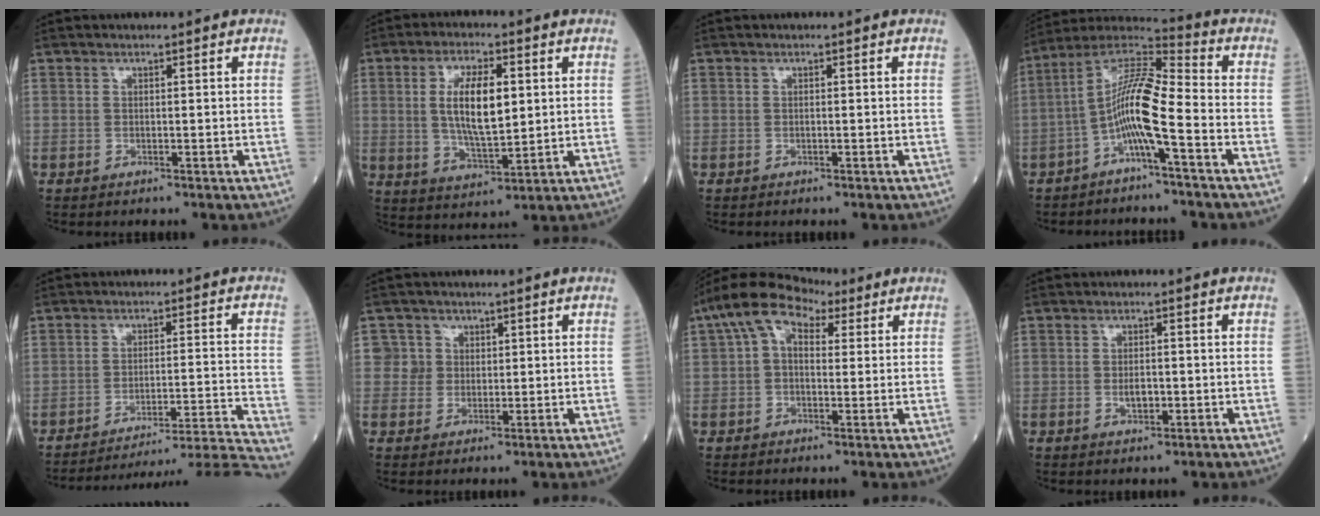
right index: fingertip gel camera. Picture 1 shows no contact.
{"total": 9.8, "force": [1.7, 3.1, 9.1], "torque": [-0.177, 0.001, 0.032]}
{"total": 0.0}
{"total": 10.6, "force": [-3.5, 0.8, 10.0], "torque": [-0.196, 0.024, -0.073]}
{"total": 19.8, "force": [-18.7, -4.7, 4.2], "torque": [-0.024, -0.023, -0.255]}
{"total": 3.3, "force": [0.8, 3.2, -0.2], "torque": [0.018, 0.006, 0.011]}
{"total": 9.2, "force": [4.5, 4.9, 6.3], "torque": [-0.126, 0.053, 0.075]}
{"total": 2.3, "force": [-0.5, 1.0, 2.0], "torque": [-0.037, 0.000, -0.005]}